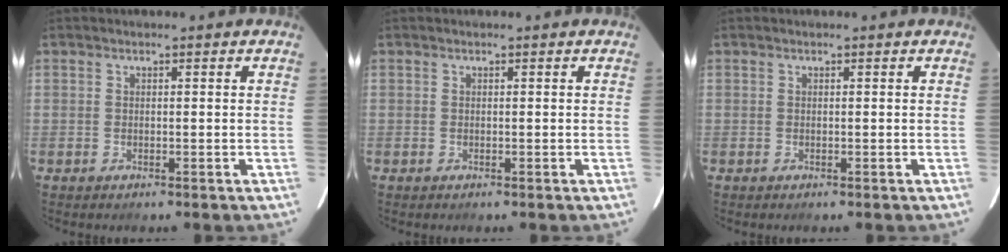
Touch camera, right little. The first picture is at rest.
{"total": 0.0}
{"total": 0.0}